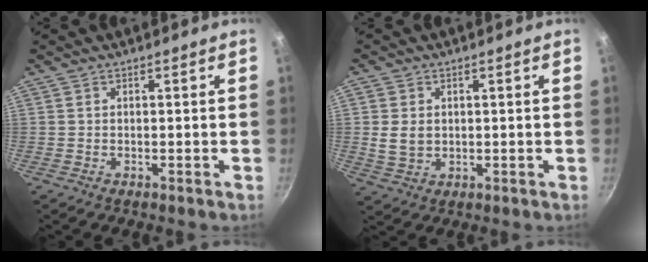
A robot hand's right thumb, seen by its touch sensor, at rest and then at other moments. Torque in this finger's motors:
{"motor_torque": [-0.28, 0.33, 0.18, -0.12, 0.19]}